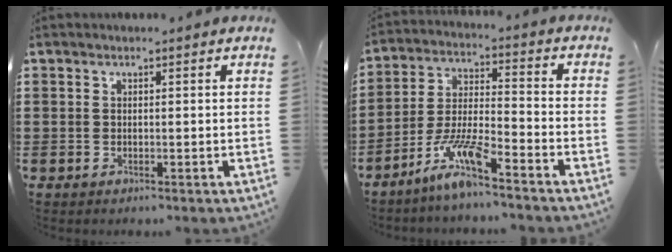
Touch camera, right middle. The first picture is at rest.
{"total": 8.4, "force": [-6.5, 0.6, 5.3], "torque": [-0.119, -0.011, -0.128]}